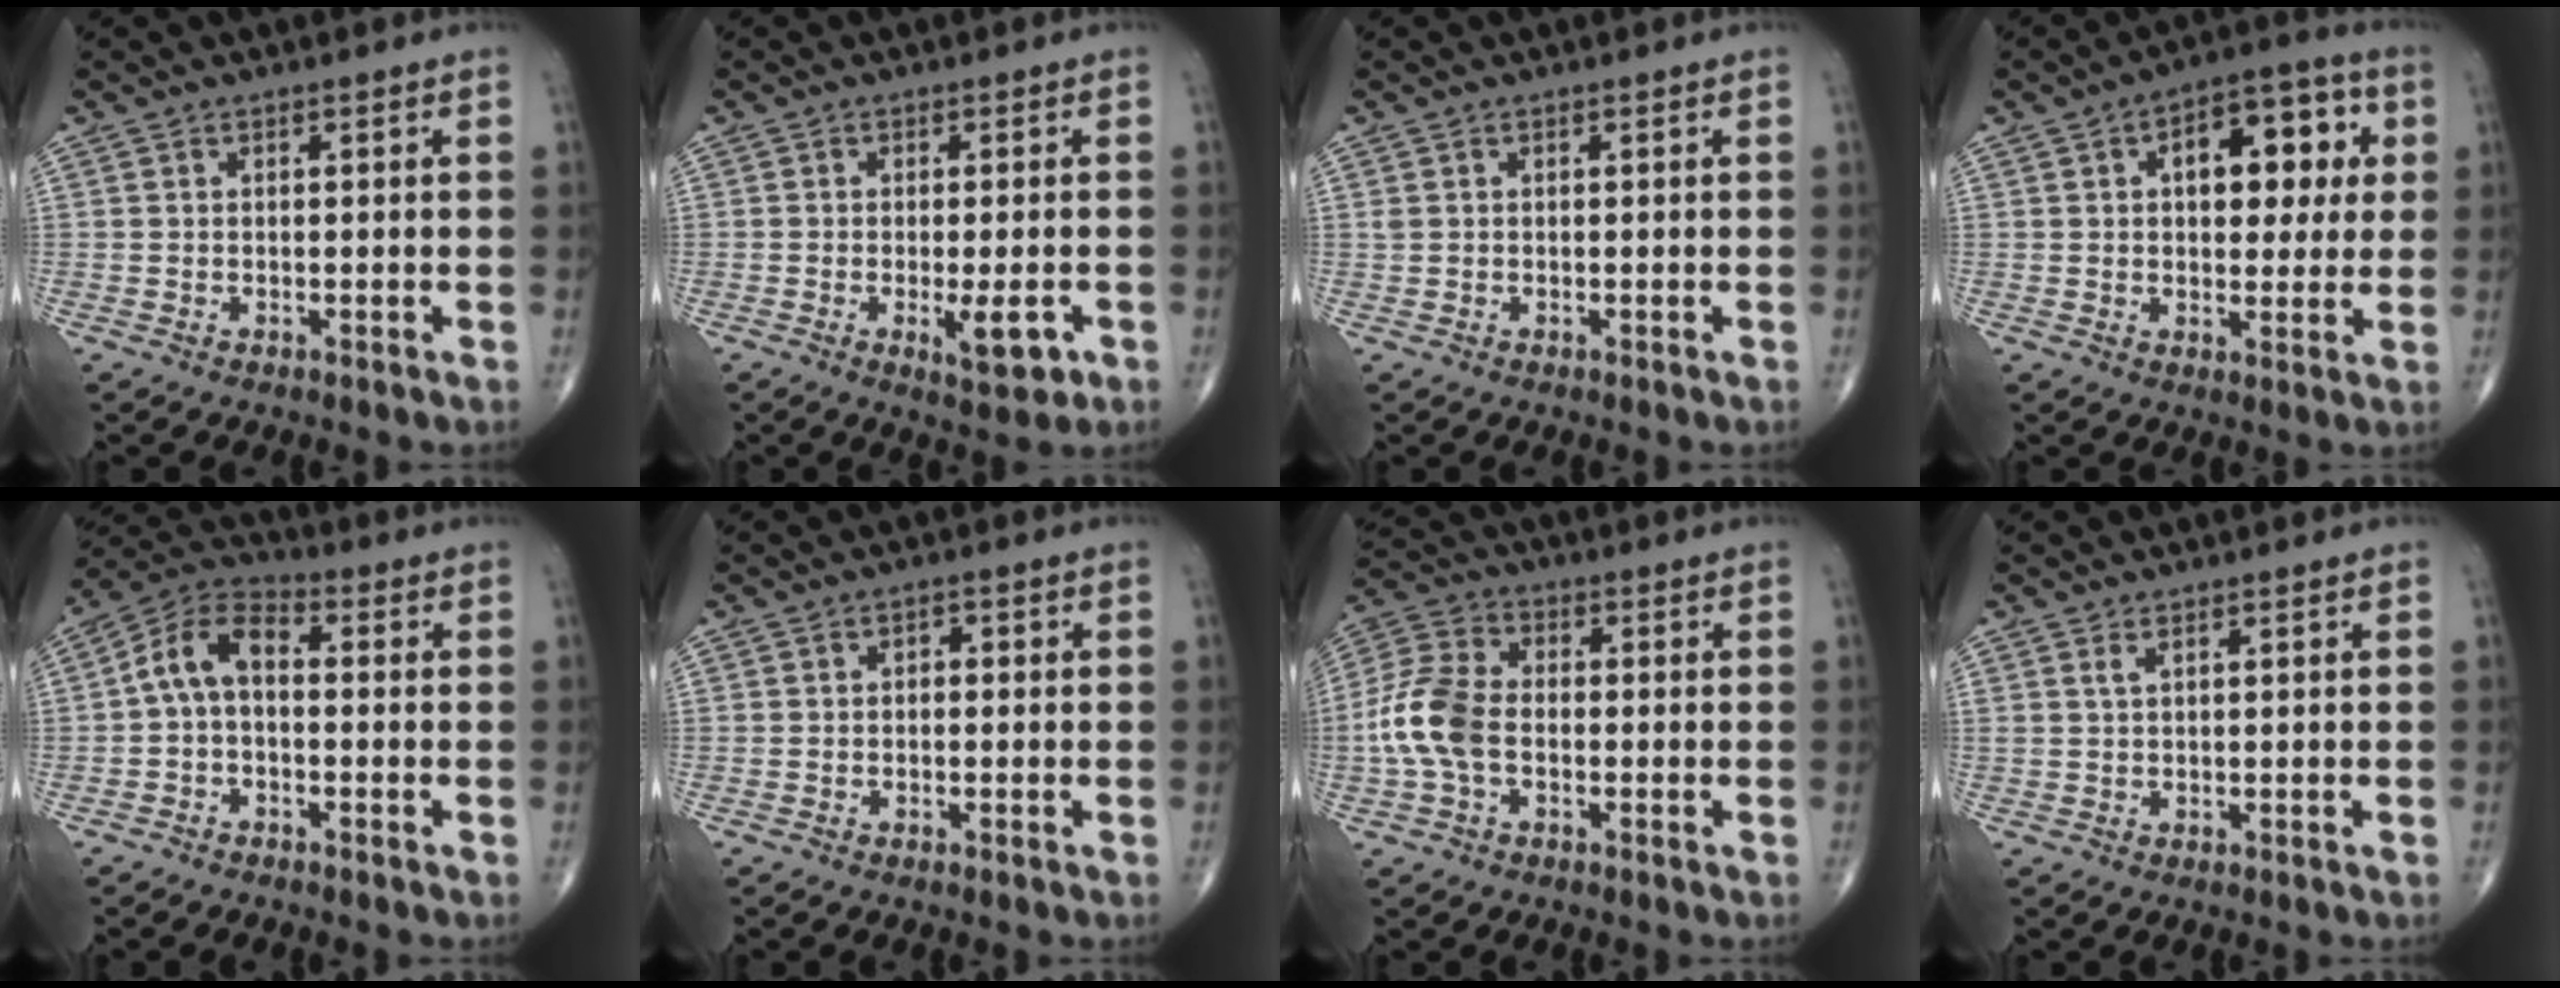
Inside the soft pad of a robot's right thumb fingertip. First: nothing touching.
{"total": 5.5, "force": [-1.8, 1.8, 4.9], "torque": [-0.065, -0.008, -0.022]}
{"total": 0.6, "force": [0.2, 0.5, 0.4], "torque": [-0.007, 0.005, 0.005]}
{"total": 14.1, "force": [3.4, 7.7, 11.3], "torque": [-0.113, 0.014, 0.044]}
{"total": 8.4, "force": [-0.2, 4.9, 6.8], "torque": [-0.120, 0.032, -0.021]}
{"total": 1.3, "force": [0.0, 0.9, 1.0], "torque": [-0.005, 0.006, -0.006]}
{"total": 10.4, "force": [-1.7, 6.5, 7.9], "torque": [-0.174, 0.027, -0.043]}
{"total": 1.1, "force": [0.7, 0.2, 0.8], "torque": [-0.019, 0.002, 0.015]}